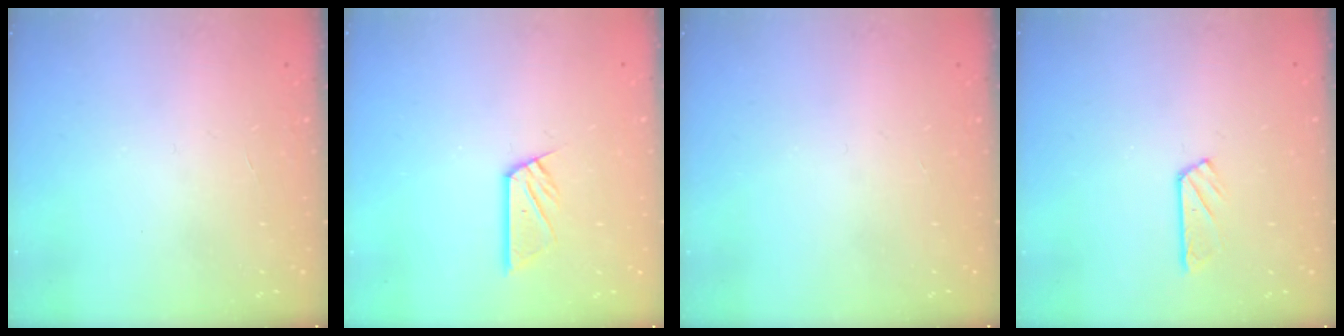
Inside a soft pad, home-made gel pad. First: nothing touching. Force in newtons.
{"total": 9.6, "press": 9.5, "slide": 0.8}
{"total": 0.0}
{"total": 4.1, "press": 4.1, "slide": 0.4}